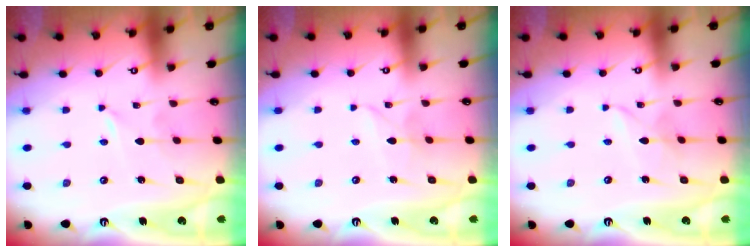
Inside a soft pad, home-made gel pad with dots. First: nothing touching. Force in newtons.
{"total": 2.8, "press": 2.8, "slide": 0.2}
{"total": 3.2, "press": 3.2, "slide": 0.1}